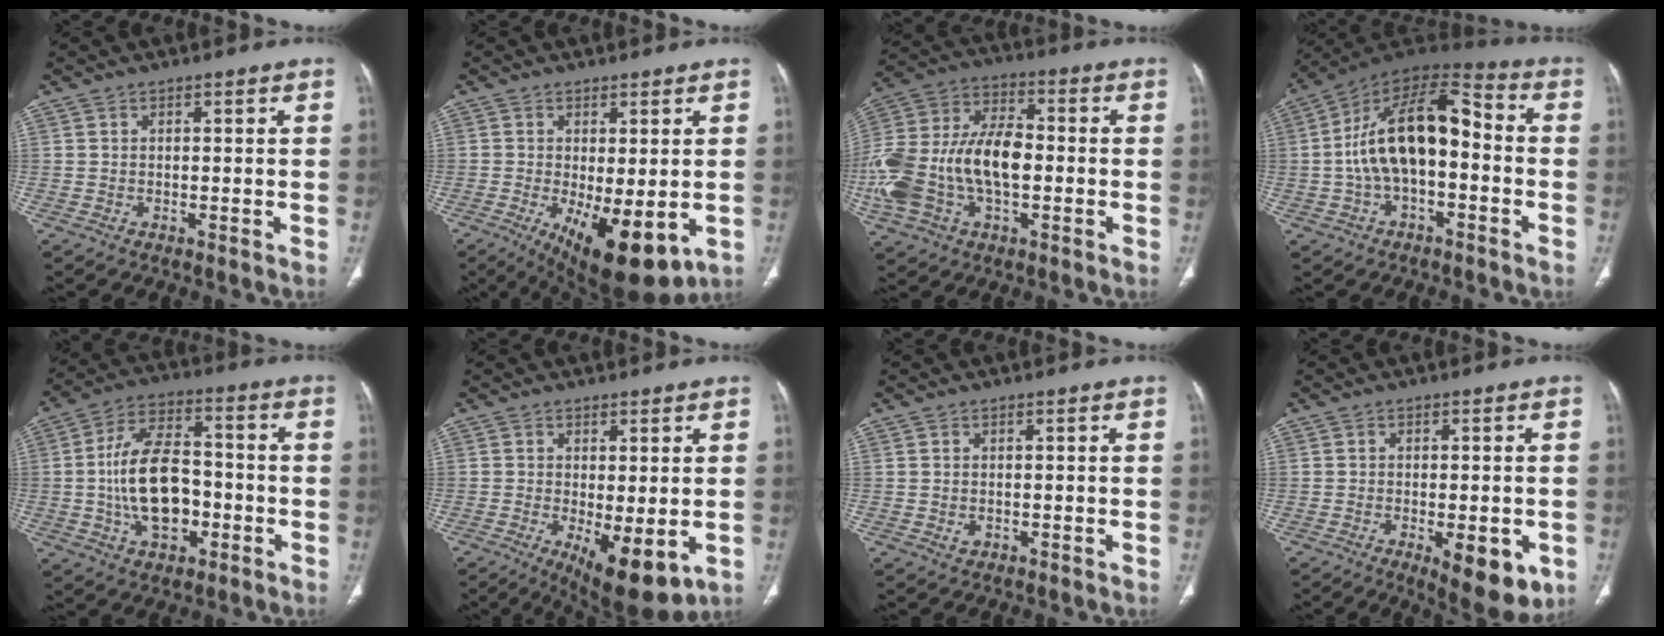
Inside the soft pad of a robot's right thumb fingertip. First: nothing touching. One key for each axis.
{"total": 13.2, "fx": -3.5, "fy": 5.2, "fz": 11.5, "tx": -0.174, "ty": -0.026, "tz": -0.035}
{"total": 22.7, "fx": -3.1, "fy": 13.5, "fz": 18.0, "tx": -0.396, "ty": 0.027, "tz": -0.053}
{"total": 17.6, "fx": -1.3, "fy": 9.1, "fz": 15.0, "tx": -0.252, "ty": 0.054, "tz": -0.030}
{"total": 15.8, "fx": -2.6, "fy": 9.3, "fz": 12.5, "tx": -0.209, "ty": 0.029, "tz": -0.042}
{"total": 10.9, "fx": -2.8, "fy": 4.3, "fz": 9.6, "tx": -0.140, "ty": -0.023, "tz": -0.029}
{"total": 1.4, "fx": -0.2, "fy": 1.1, "fz": 0.8, "tx": -0.014, "ty": 0.003, "tz": 0.000}
{"total": 10.4, "fx": -3.9, "fy": 4.3, "fz": 8.7, "tx": -0.096, "ty": -0.006, "tz": -0.044}